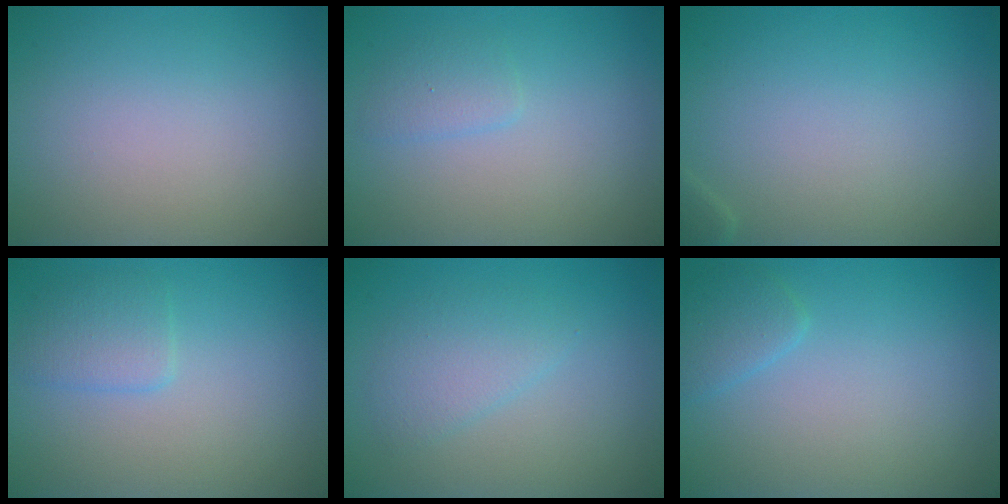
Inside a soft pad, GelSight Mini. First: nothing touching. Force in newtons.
{"total": 1.3, "press": 1.3, "slide": 0.1}
{"total": 0.6, "press": 0.6, "slide": 0.0}
{"total": 2.0, "press": 2.0, "slide": 0.1}
{"total": 2.3, "press": 2.3, "slide": 0.1}
{"total": 1.6, "press": 1.6, "slide": 0.1}